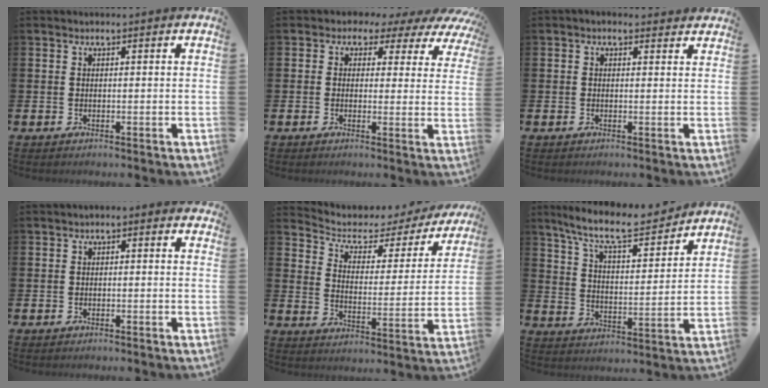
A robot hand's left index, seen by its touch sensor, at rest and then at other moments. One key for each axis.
{"total": 2.0, "fx": 0.9, "fy": 1.7, "fz": 0.6, "tx": -0.020, "ty": -0.013, "tz": 0.002}
{"total": 0.8, "fx": 0.7, "fy": 0.3, "fz": 0.3, "tx": -0.001, "ty": 0.002, "tz": 0.011}
{"total": 1.1, "fx": -1.0, "fy": 0.5, "fz": 0.2, "tx": -0.009, "ty": 0.004, "tz": -0.021}
{"total": 4.2, "fx": 3.5, "fy": 2.0, "fz": 1.0, "tx": -0.045, "ty": -0.033, "tz": 0.050}
{"total": 9.4, "fx": 8.5, "fy": 1.5, "fz": 3.8, "tx": -0.103, "ty": -0.049, "tz": 0.149}